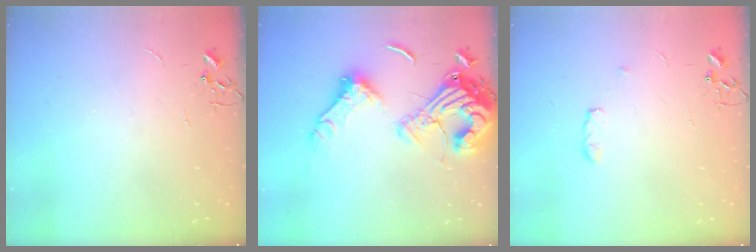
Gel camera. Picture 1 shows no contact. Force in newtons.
{"total": 18.8, "press": 18.7, "slide": 2.1}
{"total": 4.9, "press": 4.9, "slide": 0.8}